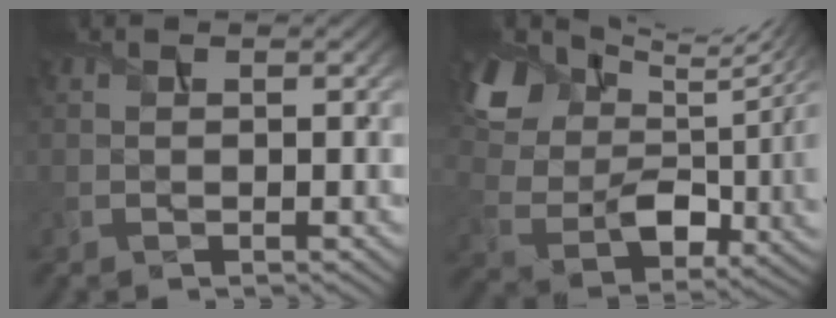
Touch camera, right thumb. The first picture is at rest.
{"total": 13.2, "force": [7.1, 7.6, 8.0], "torque": [-0.189, 0.010, 0.139]}